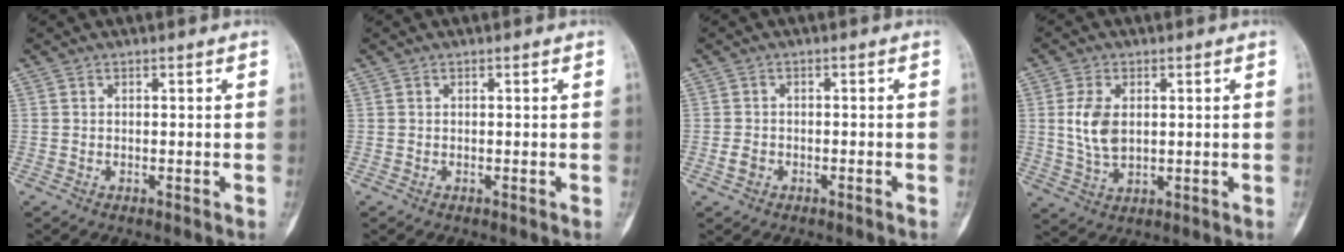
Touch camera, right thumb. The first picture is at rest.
{"total": 0.0}
{"total": 1.9, "force": [-0.9, 1.3, 1.0], "torque": [-0.022, 0.009, -0.016]}
{"total": 7.3, "force": [1.1, 4.4, 5.8], "torque": [-0.113, -0.006, 0.028]}